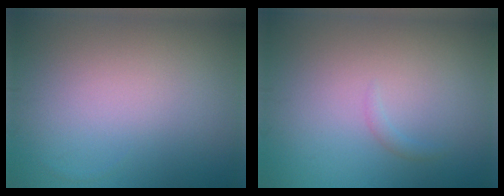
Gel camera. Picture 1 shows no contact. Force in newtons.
{"total": 0.6, "press": 0.6, "slide": 0.1}